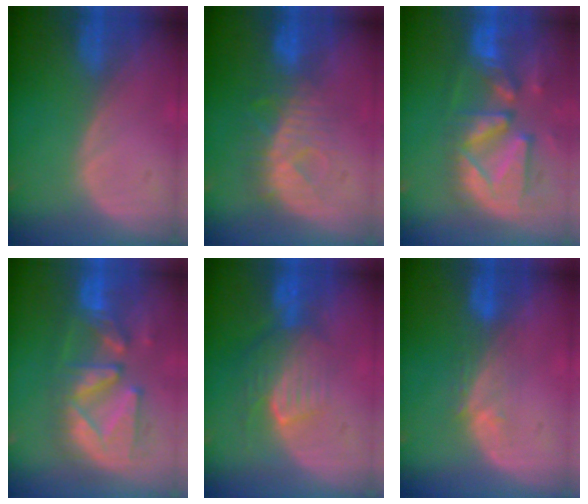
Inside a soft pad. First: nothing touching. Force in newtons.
{"total": 8.1, "press": 7.6, "slide": 2.8}
{"total": 13.3, "press": 11.4, "slide": 6.9}
{"total": 11.4, "press": 10.8, "slide": 3.7}
{"total": 8.1, "press": 7.1, "slide": 3.7}
{"total": 3.8, "press": 3.4, "slide": 1.6}